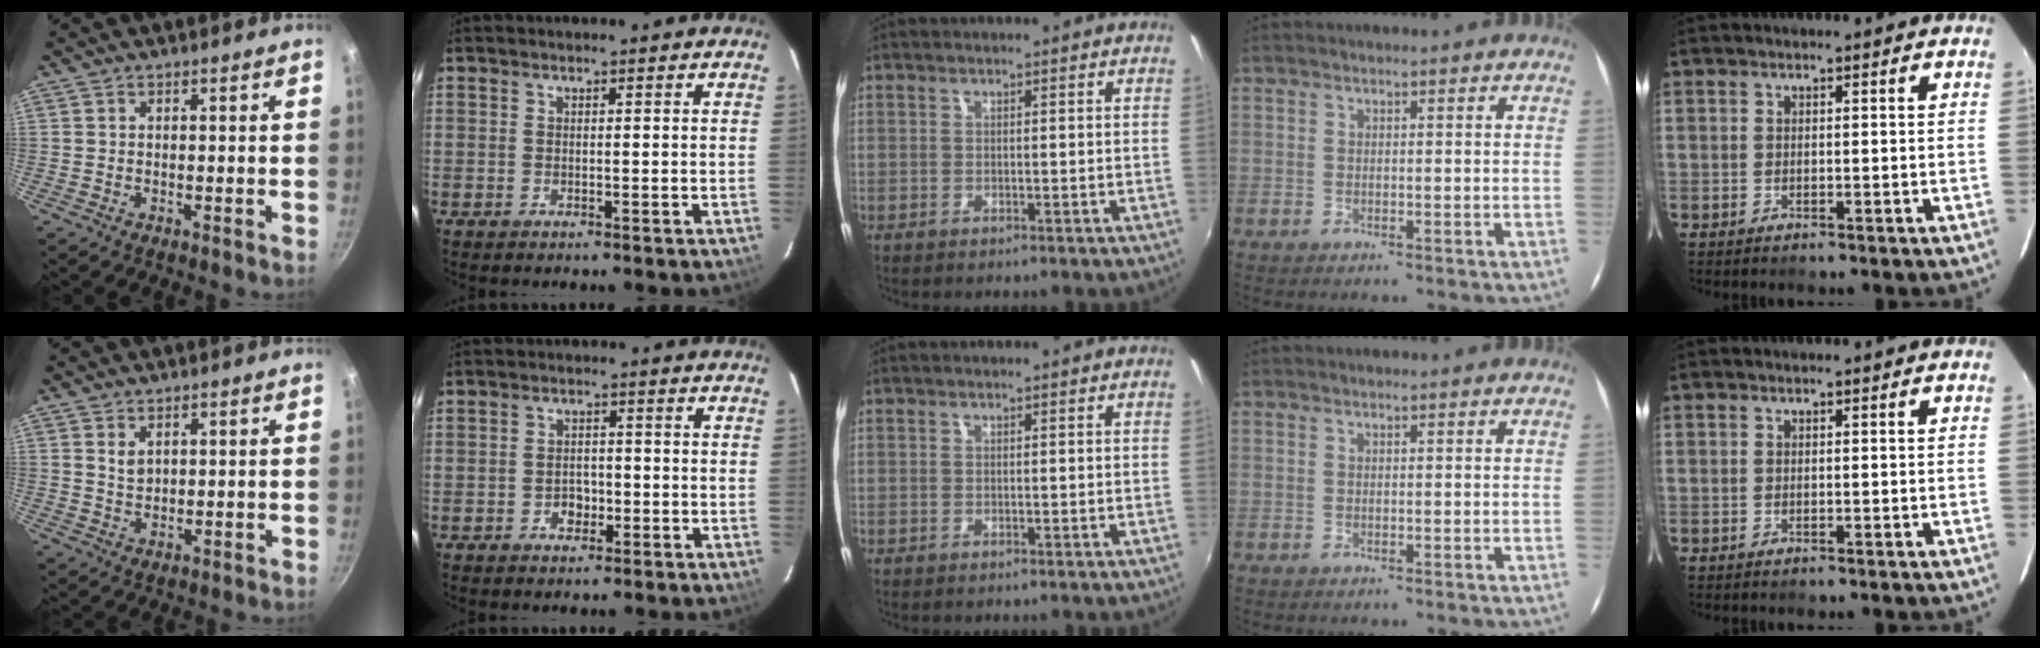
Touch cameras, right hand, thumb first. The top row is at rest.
{"thumb": {"total": 2.6, "force": [1.2, 1.6, 1.6], "torque": [-0.025, -0.005, 0.025]}, "index": {"total": 3.0, "force": [-1.2, 2.3, 1.4], "torque": [-0.028, 0.008, -0.014]}}